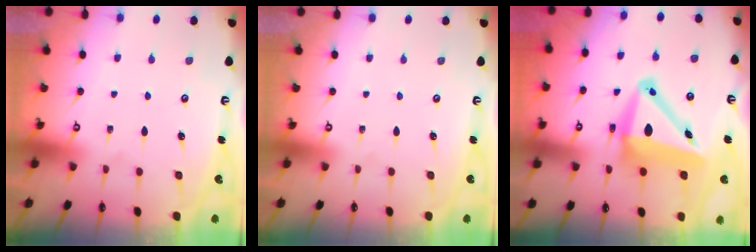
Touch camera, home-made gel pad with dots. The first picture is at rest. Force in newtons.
{"total": 0.0}
{"total": 12.5, "press": 12.2, "slide": 2.9}